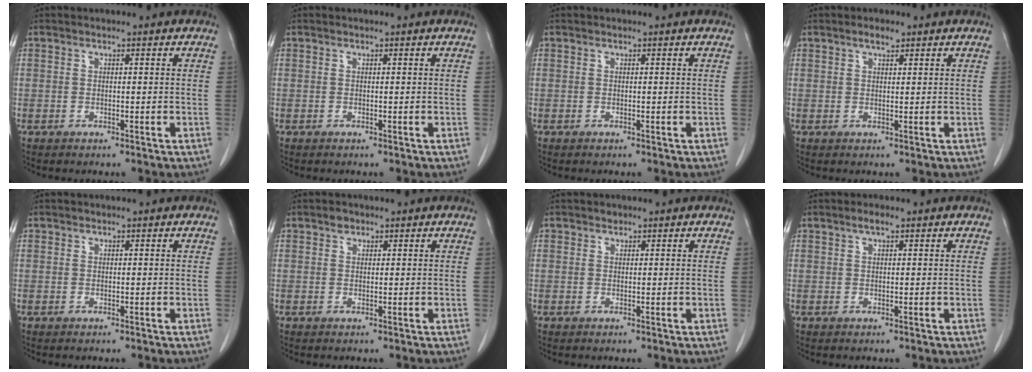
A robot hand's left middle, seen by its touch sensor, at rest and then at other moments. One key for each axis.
{"total": 0.0}
{"total": 0.0}
{"total": 1.7, "fx": 1.3, "fy": 0.5, "fz": 1.1, "tx": -0.021, "ty": 0.002, "tz": 0.022}
{"total": 0.0}
{"total": 1.1, "fx": 0.8, "fy": 0.7, "fz": 0.3, "tx": -0.005, "ty": -0.001, "tz": 0.013}
{"total": 0.7, "fx": 0.5, "fy": 0.4, "fz": 0.1, "tx": -0.001, "ty": -0.002, "tz": 0.007}
{"total": 1.4, "fx": 0.9, "fy": 0.2, "fz": 1.0, "tx": -0.022, "ty": 0.004, "tz": 0.017}